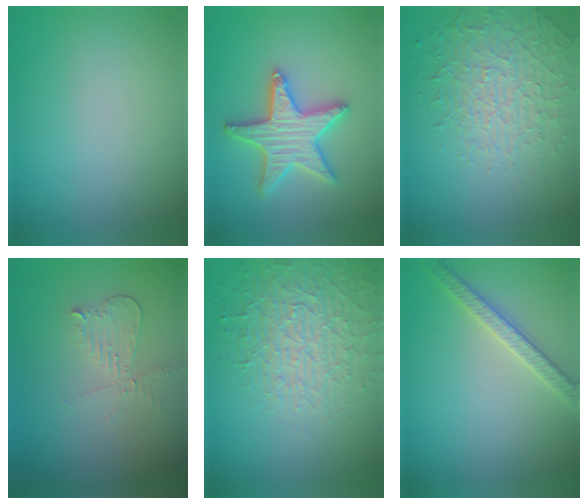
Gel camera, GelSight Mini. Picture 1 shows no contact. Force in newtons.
{"total": 5.2, "press": 5.1, "slide": 0.8}
{"total": 4.3, "press": 3.5, "slide": 2.6}
{"total": 2.1, "press": 2.0, "slide": 0.5}
{"total": 4.0, "press": 3.9, "slide": 0.7}
{"total": 2.6, "press": 2.6, "slide": 0.5}